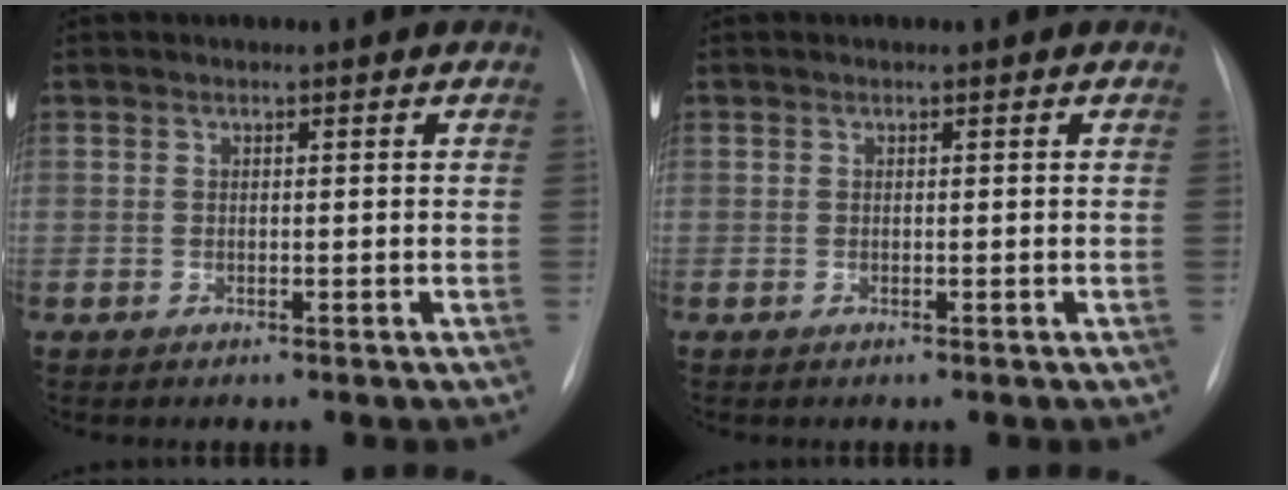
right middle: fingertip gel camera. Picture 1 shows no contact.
{"total": 0.0}